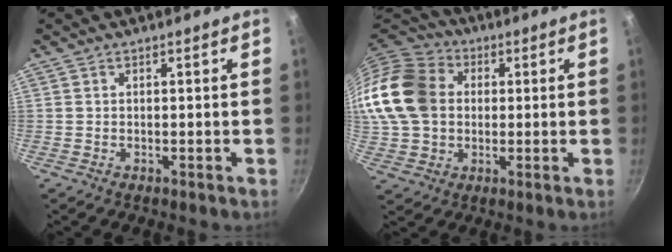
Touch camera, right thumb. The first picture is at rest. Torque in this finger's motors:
{"motor_torque": [0.72, 0.83, 0.93, -0.91, 0.24]}